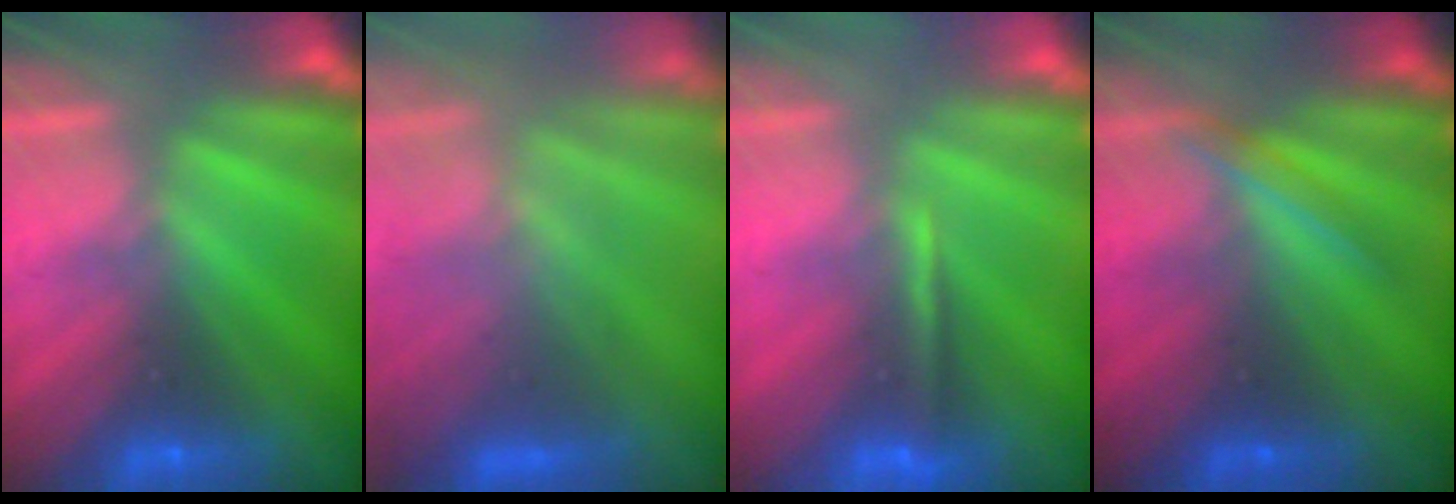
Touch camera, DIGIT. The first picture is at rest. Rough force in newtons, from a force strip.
{"total": 2.8}
{"total": 1.3}
{"total": 1.9}